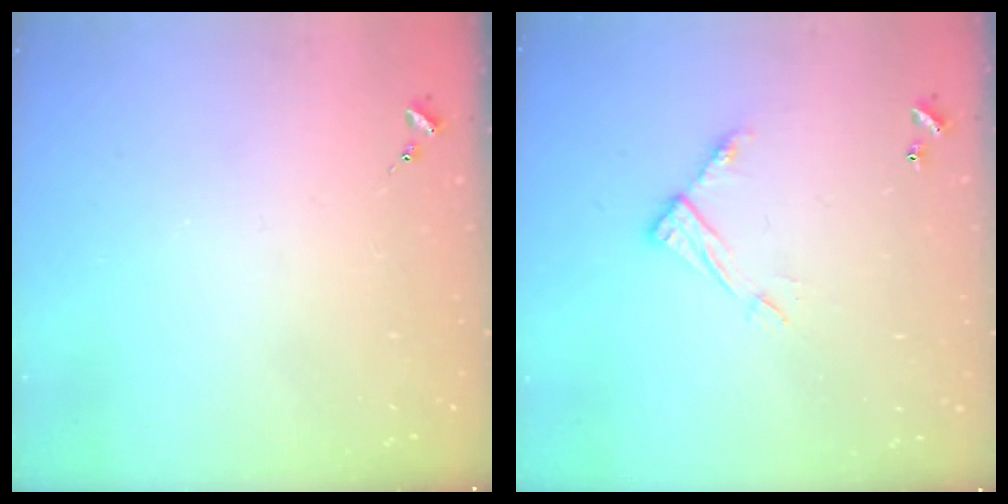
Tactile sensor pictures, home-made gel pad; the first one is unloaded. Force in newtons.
{"total": 9.6, "press": 9.6, "slide": 0.3}